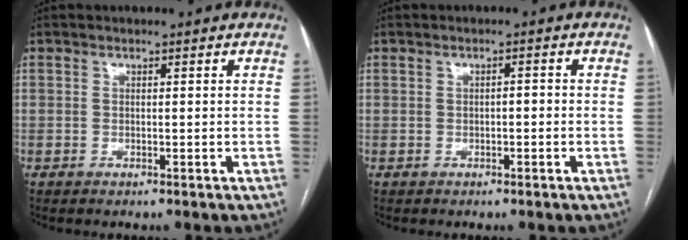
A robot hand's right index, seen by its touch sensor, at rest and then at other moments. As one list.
[{"total": 1.0, "force": [-0.2, 0.5, 0.9], "torque": [-0.014, 0.005, -0.002]}]